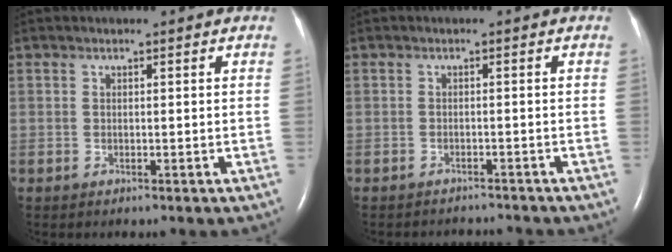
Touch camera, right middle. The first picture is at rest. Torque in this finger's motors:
{"motor_torque": [-0.02, -0.04, -0.01, 0.00]}